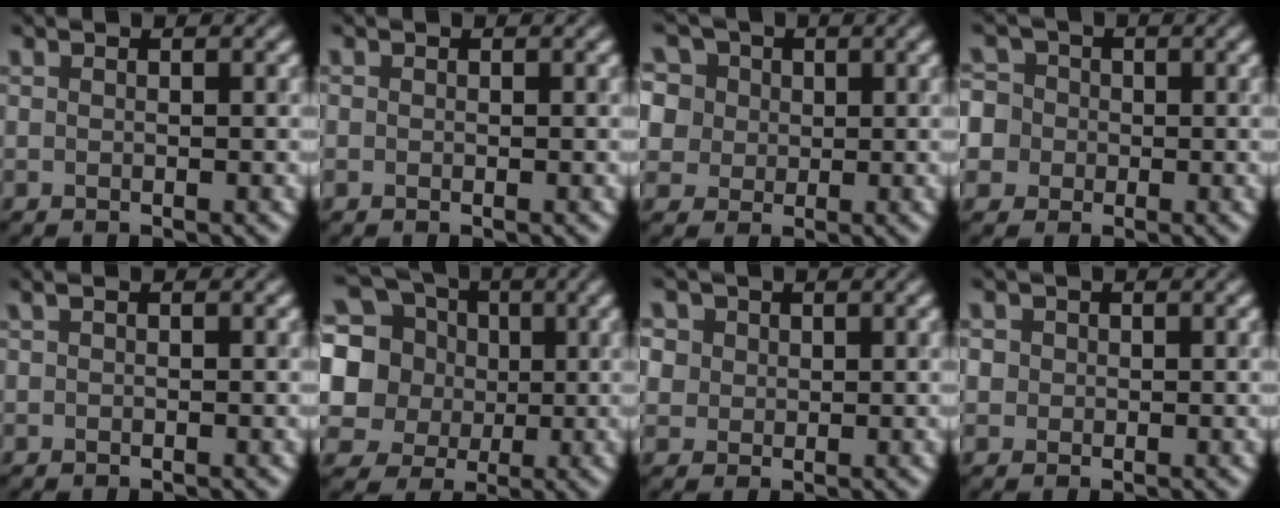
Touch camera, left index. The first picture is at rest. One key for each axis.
{"total": 0.0}
{"total": 10.6, "fx": 5.2, "fy": 7.8, "fz": 4.8, "tx": -0.106, "ty": 0.035, "tz": 0.063}
{"total": 7.3, "fx": -0.6, "fy": 6.9, "fz": 2.3, "tx": -0.050, "ty": 0.027, "tz": -0.044}
{"total": 0.6, "fx": 0.2, "fy": 0.2, "fz": 0.5, "tx": -0.013, "ty": 0.006, "tz": 0.004}
{"total": 12.2, "fx": 2.4, "fy": 11.0, "fz": 4.8, "tx": -0.152, "ty": 0.031, "tz": 0.029}
{"total": 4.2, "fx": 2.0, "fy": 3.4, "fz": 1.6, "tx": -0.051, "ty": 0.010, "tz": 0.033}
{"total": 1.3, "fx": 0.3, "fy": 1.2, "fz": 0.3, "tx": -0.003, "ty": 0.003, "tz": 0.004}